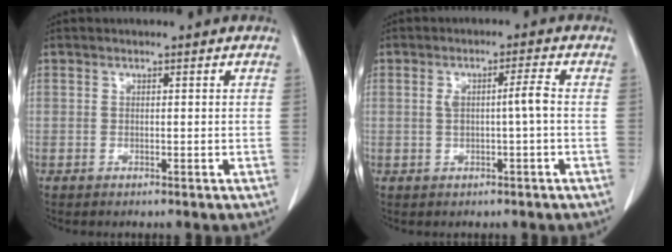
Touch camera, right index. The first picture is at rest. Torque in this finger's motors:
{"motor_torque": [0.51, -0.04, 0.06, 0.08]}